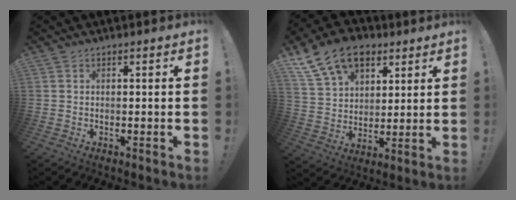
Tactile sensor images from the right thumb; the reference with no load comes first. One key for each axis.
{"total": 16.5, "fx": 9.1, "fy": 11.0, "fz": 8.4, "tx": -0.138, "ty": -0.046, "tz": 0.173}